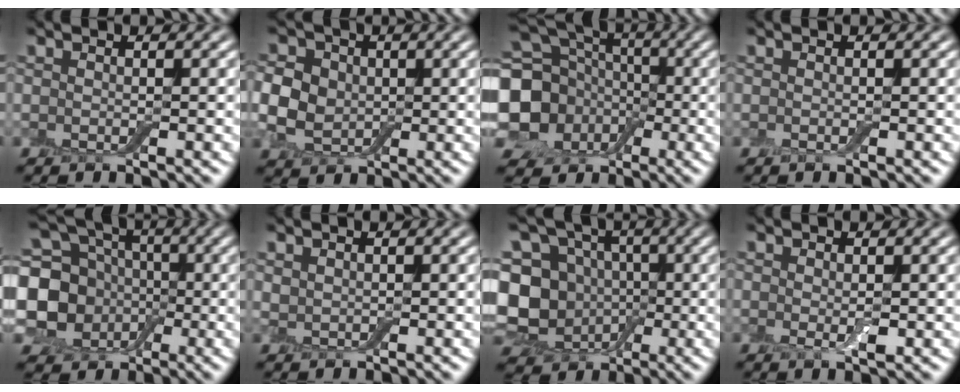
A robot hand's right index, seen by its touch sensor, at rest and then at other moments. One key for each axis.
{"total": 5.8, "fx": 0.3, "fy": 4.9, "fz": 3.1, "tx": -0.073, "ty": 0.011, "tz": -0.007}
{"total": 14.9, "fx": -0.7, "fy": 13.4, "fz": 6.5, "tx": -0.178, "ty": 0.007, "tz": -0.048}
{"total": 0.0}
{"total": 9.5, "fx": -0.3, "fy": 8.2, "fz": 4.8, "tx": -0.112, "ty": -0.011, "tz": -0.015}
{"total": 0.8, "fx": 0.6, "fy": 0.4, "fz": 0.2, "tx": -0.009, "ty": 0.000, "tz": 0.018}
{"total": 11.7, "fx": -0.3, "fy": 10.4, "fz": 5.3, "tx": -0.135, "ty": 0.019, "tz": -0.025}
{"total": 1.2, "fx": 0.1, "fy": 0.4, "fz": 1.1, "tx": -0.021, "ty": -0.002, "tz": 0.002}